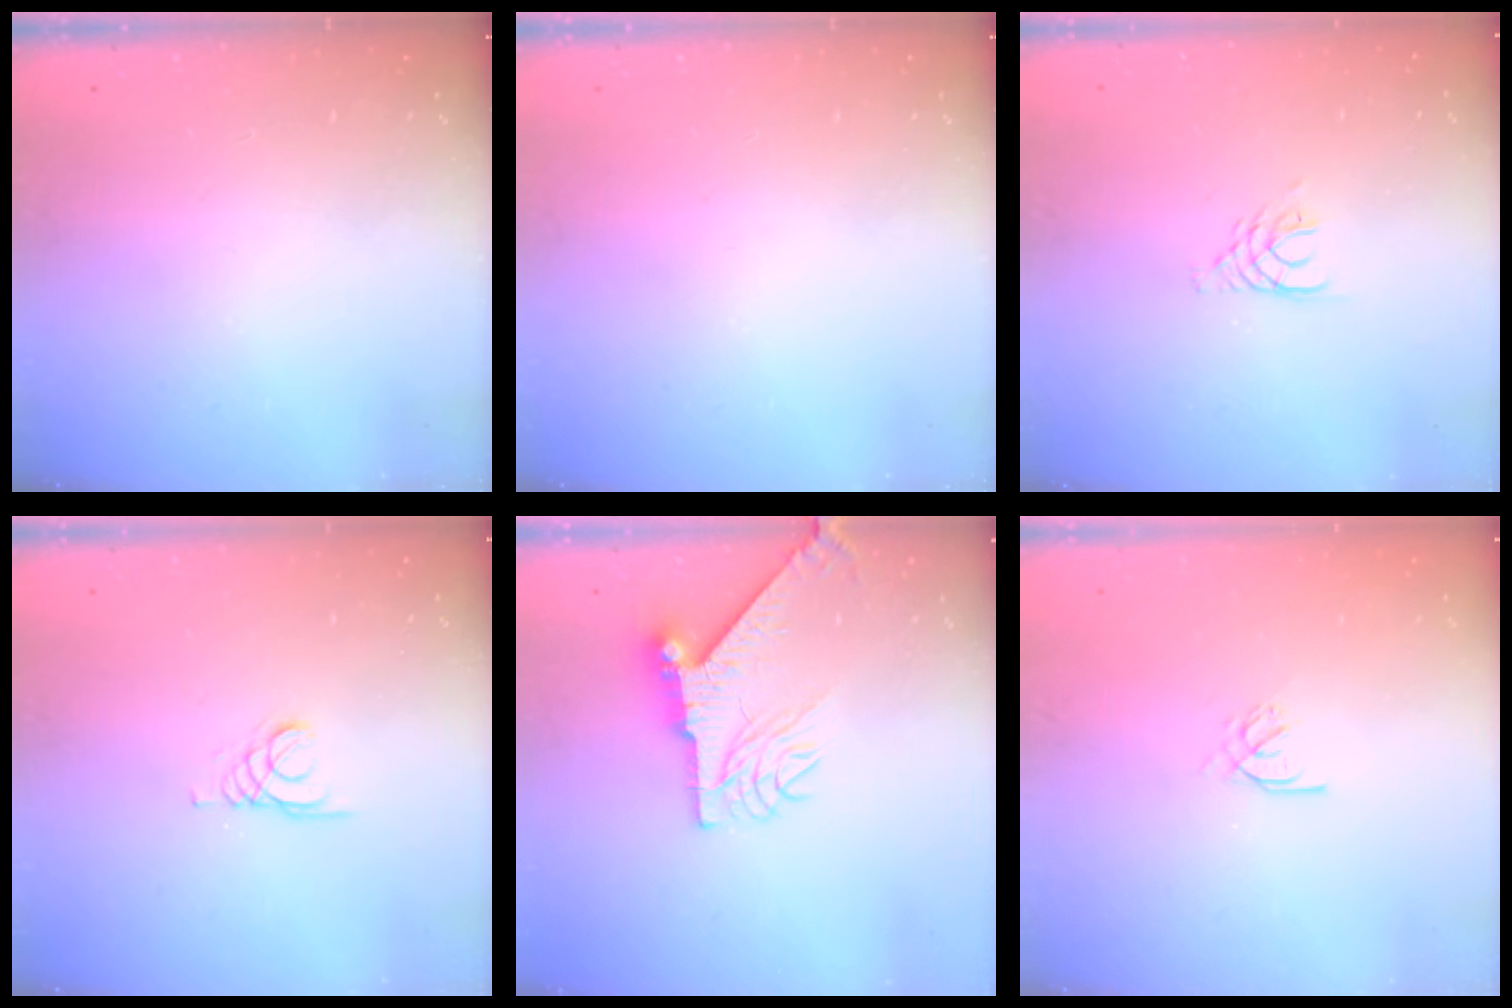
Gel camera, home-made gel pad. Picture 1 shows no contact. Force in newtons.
{"total": 0.0}
{"total": 4.8, "press": 4.8, "slide": 0.5}
{"total": 1.4, "press": 1.4, "slide": 0.2}
{"total": 10.0, "press": 9.8, "slide": 1.6}
{"total": 3.5, "press": 3.5, "slide": 0.2}